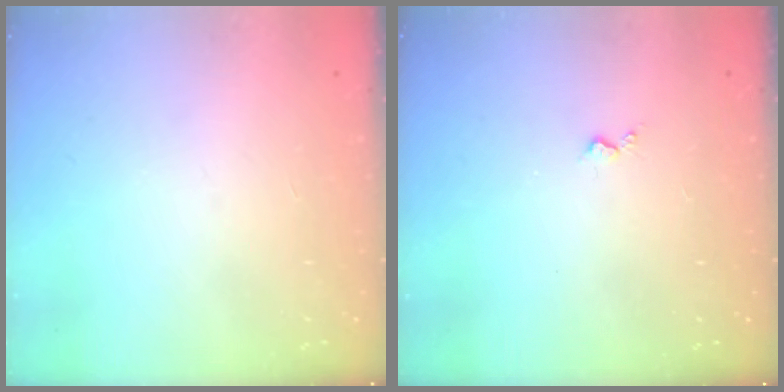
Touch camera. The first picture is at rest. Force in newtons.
{"total": 3.0, "press": 2.9, "slide": 0.5}